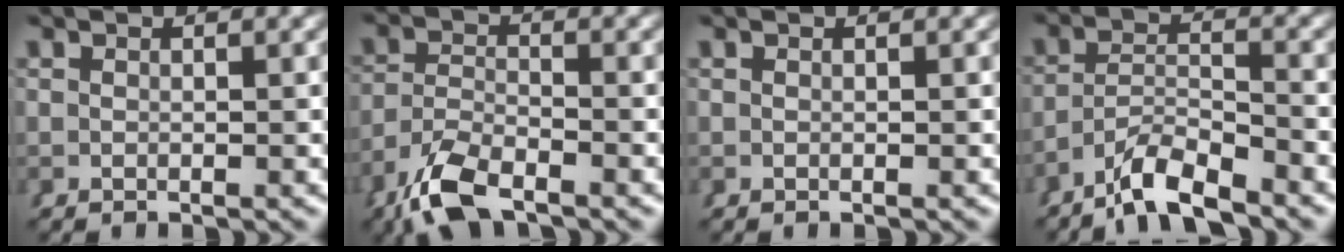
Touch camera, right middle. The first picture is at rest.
{"total": 4.6, "force": [-3.3, 1.5, 2.7], "torque": [-0.049, -0.013, -0.052]}
{"total": 0.0}
{"total": 4.6, "force": [-3.5, 1.1, 2.8], "torque": [-0.036, -0.001, -0.061]}